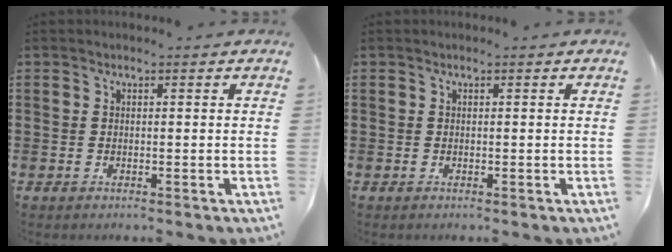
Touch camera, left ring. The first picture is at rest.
{"total": 0.0}